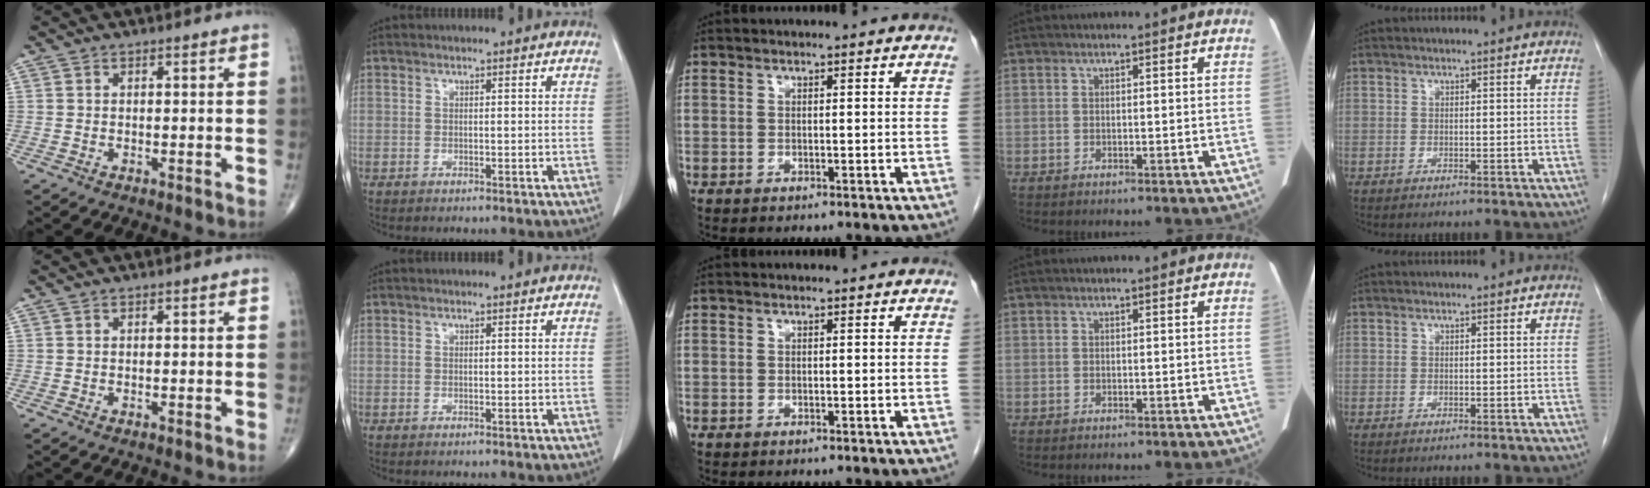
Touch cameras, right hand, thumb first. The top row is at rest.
{}